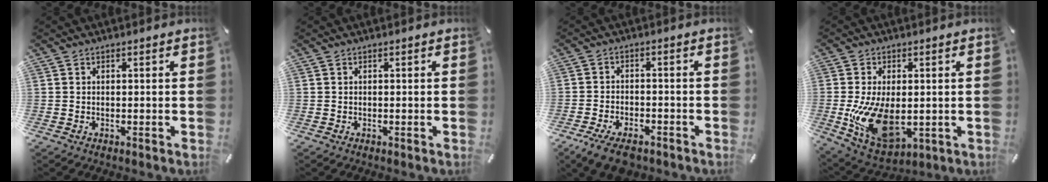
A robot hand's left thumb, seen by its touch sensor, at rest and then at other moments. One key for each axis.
{"total": 0.0}
{"total": 6.1, "fx": -4.3, "fy": 2.8, "fz": 3.4, "tx": -0.069, "ty": 0.017, "tz": -0.080}
{"total": 14.3, "fx": -1.5, "fy": 8.7, "fz": 11.2, "tx": -0.240, "ty": -0.014, "tz": -0.019}